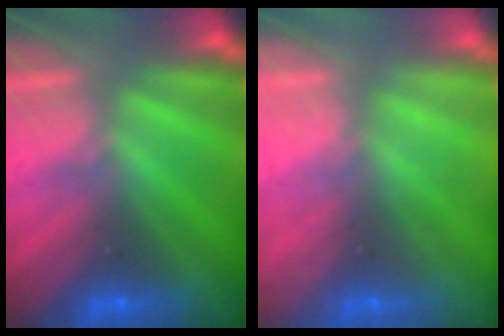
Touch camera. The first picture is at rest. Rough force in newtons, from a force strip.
{"total": 2.1}